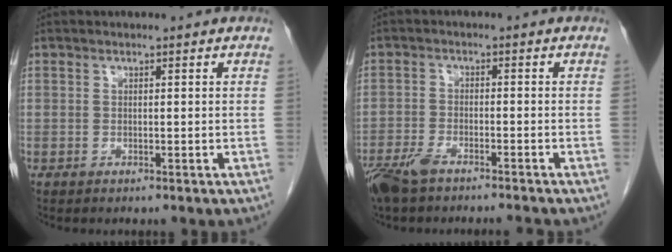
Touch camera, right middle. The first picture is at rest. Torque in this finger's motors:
{"motor_torque": [-0.17, -0.40, 0.05, 0.04]}